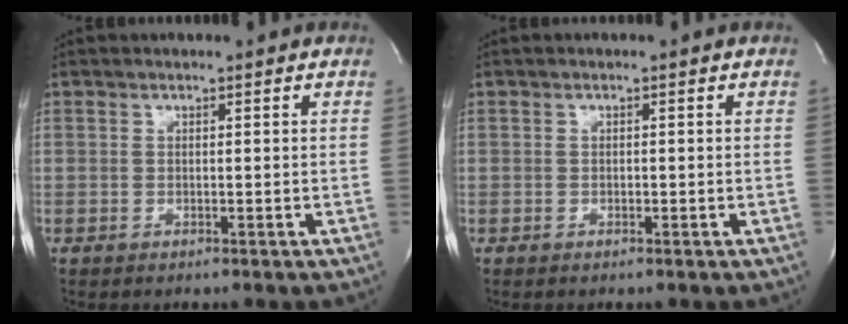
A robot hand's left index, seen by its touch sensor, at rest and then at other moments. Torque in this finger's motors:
{"motor_torque": [-0.24, 0.10, -0.01, -0.01]}